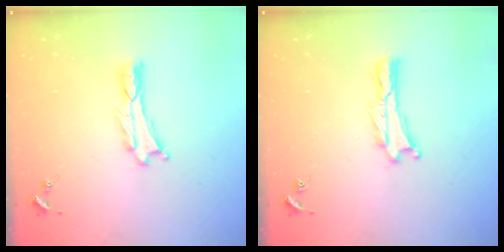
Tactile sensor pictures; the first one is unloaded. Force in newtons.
{"total": 0.0}